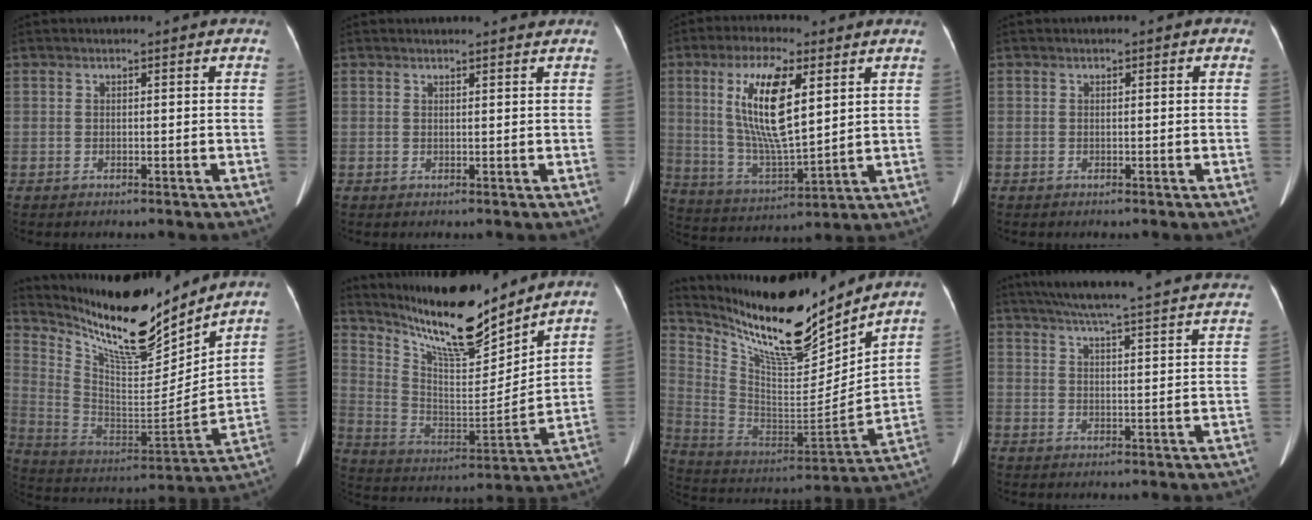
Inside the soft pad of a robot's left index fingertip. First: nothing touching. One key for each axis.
{"total": 2.5, "fx": 2.4, "fy": 0.5, "fz": 0.7, "tx": -0.013, "ty": 0.013, "tz": 0.027}
{"total": 13.7, "fx": 4.5, "fy": 3.4, "fz": 12.4, "tx": -0.253, "ty": 0.000, "tz": 0.086}
{"total": 0.7, "fx": -0.1, "fy": 0.7, "fz": 0.3, "tx": 0.003, "ty": 0.005, "tz": -0.006}
{"total": 19.2, "fx": 16.7, "fy": 2.8, "fz": 9.1, "tx": -0.177, "ty": -0.028, "tz": 0.293}
{"total": 17.7, "fx": 15.3, "fy": 2.5, "fz": 8.6, "tx": -0.163, "ty": -0.013, "tz": 0.272}
{"total": 21.5, "fx": 18.2, "fy": 3.1, "fz": 11.0, "tx": -0.210, "ty": -0.027, "tz": 0.315}
{"total": 30.4, "fx": 27.8, "fy": 1.7, "fz": 12.1, "tx": -0.198, "ty": -0.029, "tz": 0.342}